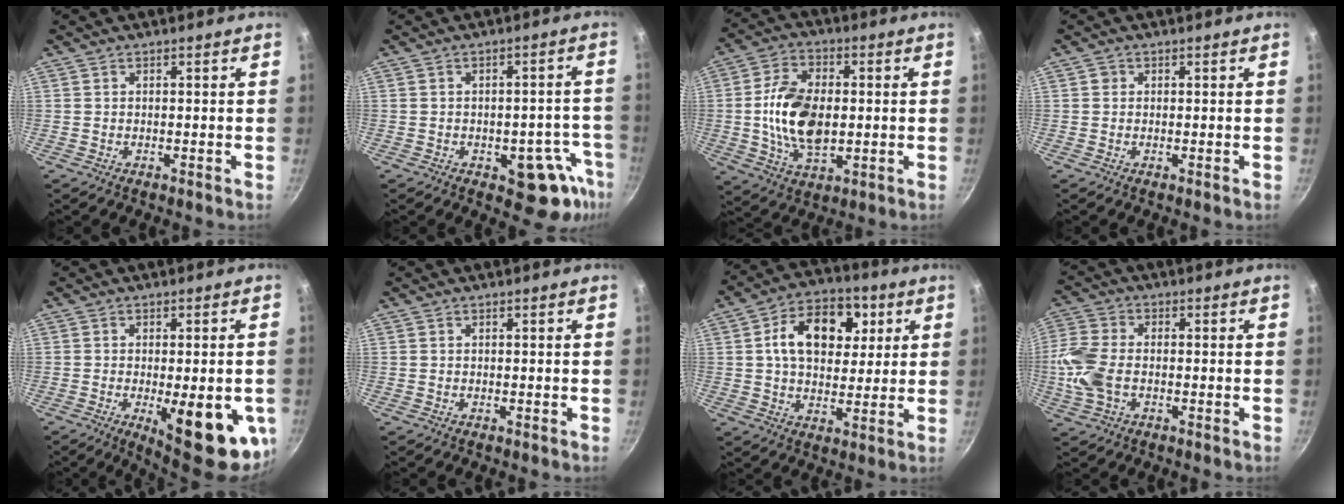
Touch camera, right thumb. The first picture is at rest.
{"total": 9.3, "force": [-4.5, 4.3, 6.9], "torque": [-0.053, 0.034, -0.048]}
{"total": 14.4, "force": [-0.1, 8.5, 11.6], "torque": [-0.204, 0.003, 0.001]}
{"total": 0.9, "force": [0.2, 0.8, 0.2], "torque": [0.003, 0.002, 0.002]}
{"total": 16.9, "force": [-5.1, 5.9, 14.9], "torque": [-0.147, -0.014, -0.049]}
{"total": 0.0}
{"total": 14.9, "force": [3.9, 9.9, 10.4], "torque": [-0.135, 0.005, 0.056]}
{"total": 9.9, "force": [-1.6, 6.1, 7.7], "torque": [-0.190, 0.016, -0.036]}